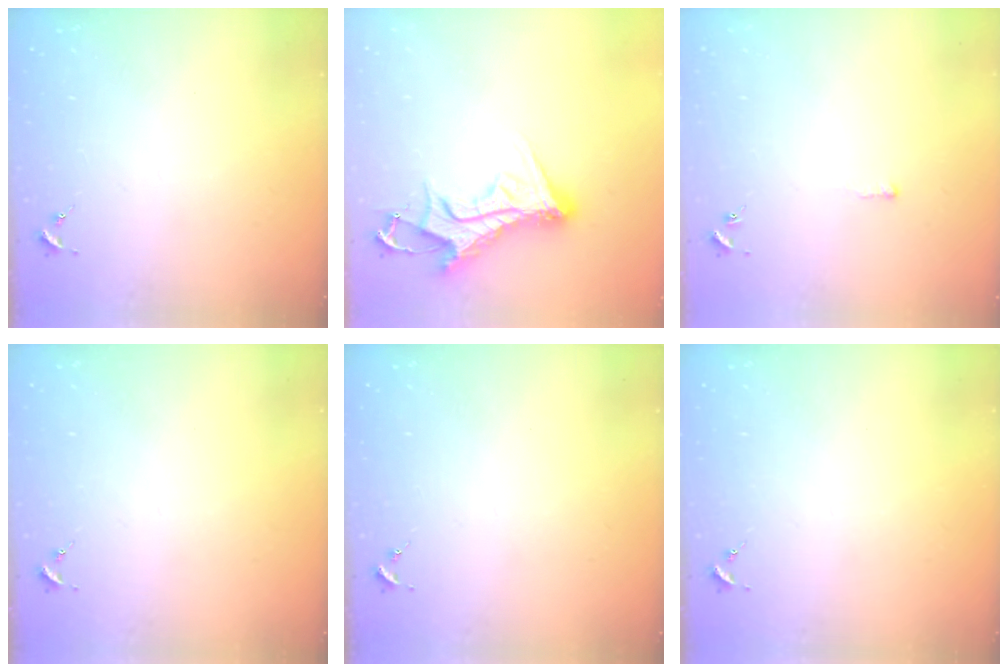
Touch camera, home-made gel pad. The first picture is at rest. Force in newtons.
{"total": 12.6, "press": 12.5, "slide": 1.4}
{"total": 2.7, "press": 2.7, "slide": 0.5}
{"total": 0.0}
{"total": 0.0}
{"total": 0.0}